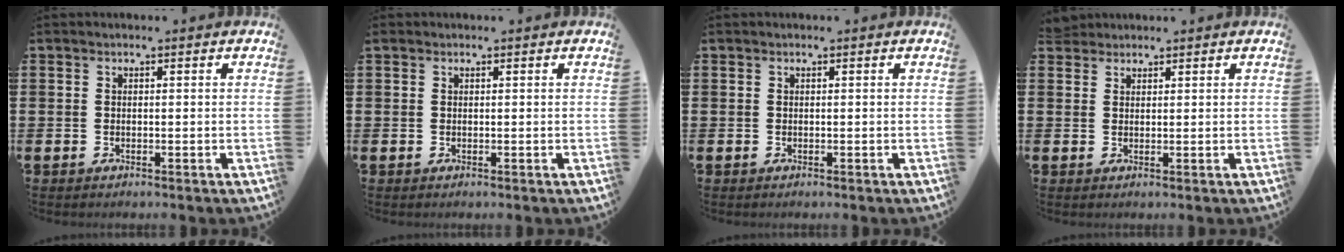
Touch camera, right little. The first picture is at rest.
{"total": 0.0}
{"total": 0.0}
{"total": 2.0, "force": [1.8, 0.7, 0.0], "torque": [0.003, 0.001, 0.034]}